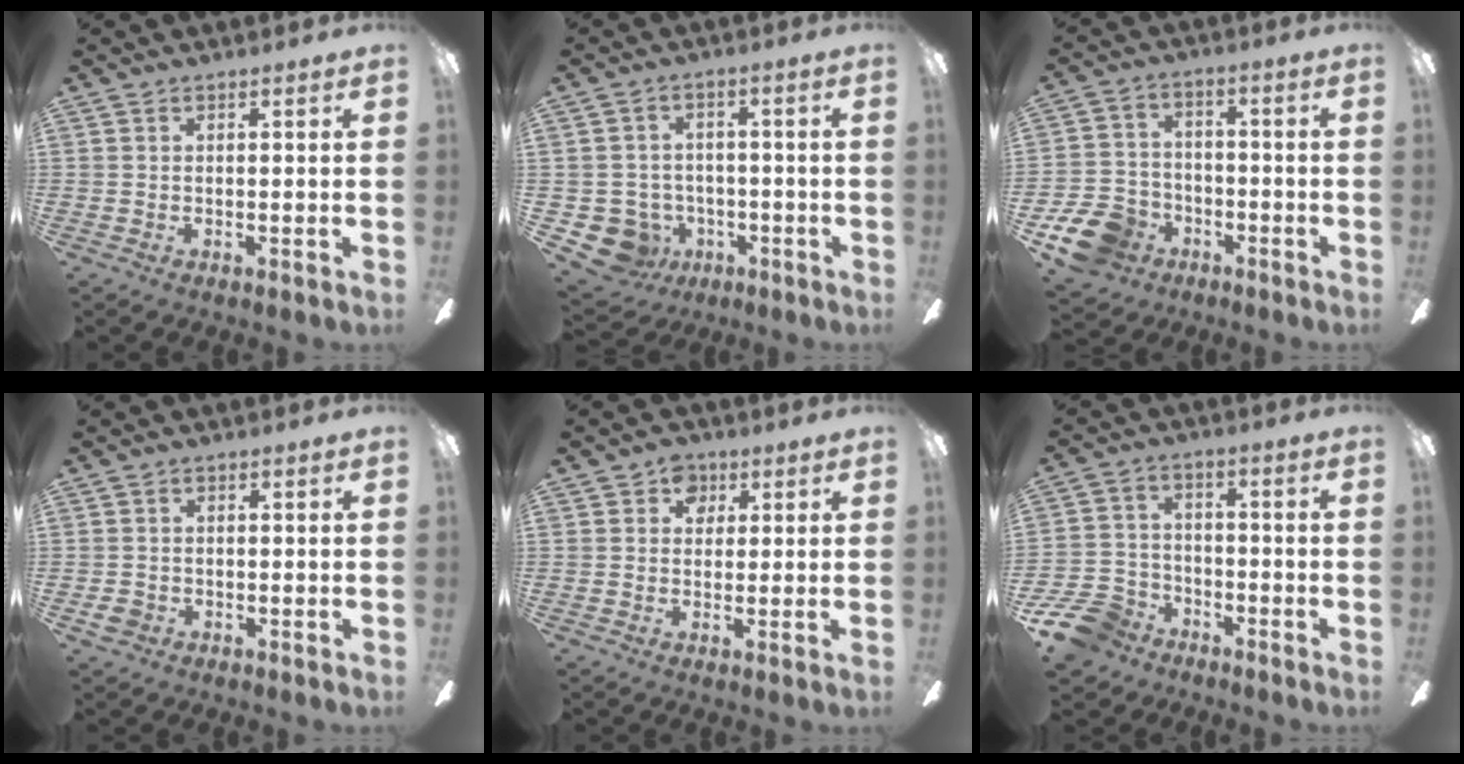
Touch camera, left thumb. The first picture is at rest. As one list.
[{"total": 6.9, "force": [-2.7, 6.2, 1.6], "torque": [-0.070, 0.013, -0.048]}, {"total": 11.5, "force": [-6.6, 8.2, 4.6], "torque": [-0.110, 0.045, -0.117]}, {"total": 2.7, "force": [-1.3, 2.1, 1.1], "torque": [-0.023, 0.006, -0.027]}, {"total": 4.6, "force": [2.0, 3.8, 1.6], "torque": [-0.016, 0.003, 0.034]}, {"total": 10.5, "force": [-7.1, 6.8, 3.8], "torque": [-0.088, 0.046, -0.130]}]